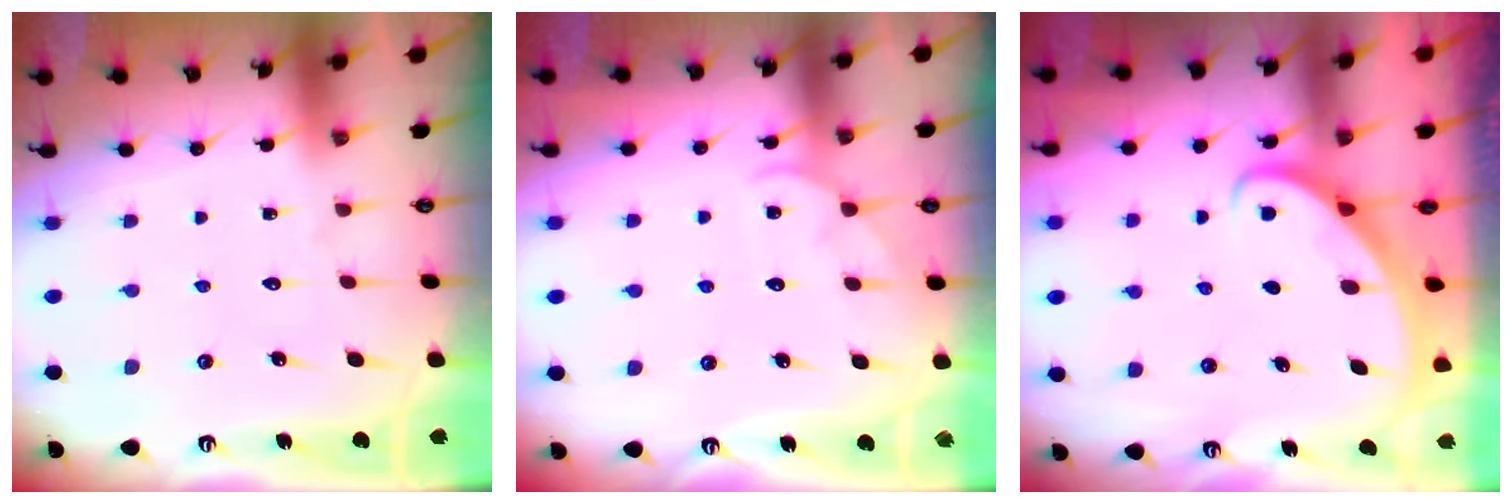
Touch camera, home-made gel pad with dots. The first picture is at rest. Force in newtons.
{"total": 3.4, "press": 3.4, "slide": 0.4}
{"total": 2.9, "press": 2.9, "slide": 0.2}